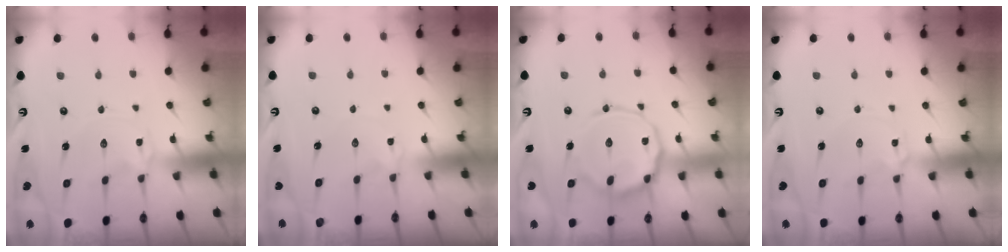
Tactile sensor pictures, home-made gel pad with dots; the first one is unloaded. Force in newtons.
{"total": 1.4, "press": 1.4, "slide": 0.2}
{"total": 13.9, "press": 13.8, "slide": 1.1}
{"total": 3.7, "press": 3.7, "slide": 0.3}